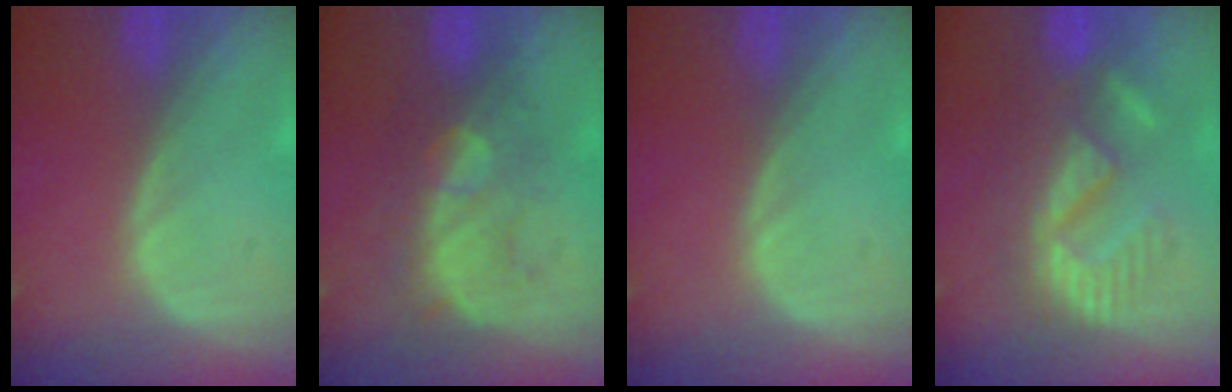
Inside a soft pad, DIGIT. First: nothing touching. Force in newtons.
{"total": 8.6, "press": 7.6, "slide": 4.0}
{"total": 0.0}
{"total": 8.7, "press": 8.5, "slide": 1.6}